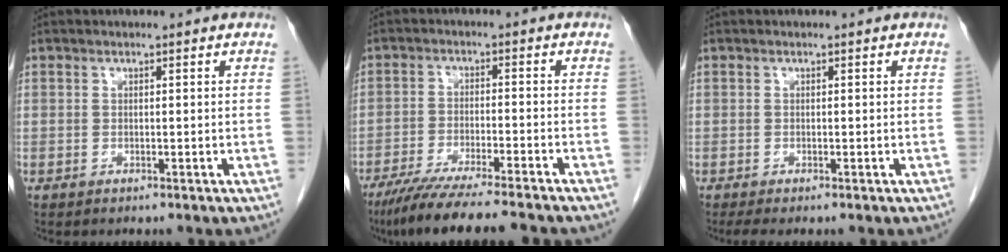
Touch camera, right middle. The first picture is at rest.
{"total": 13.2, "force": [-11.3, -0.2, 6.8], "torque": [-0.093, -0.035, -0.178]}
{"total": 1.2, "force": [-0.9, 0.0, 0.8], "torque": [-0.018, -0.007, -0.017]}